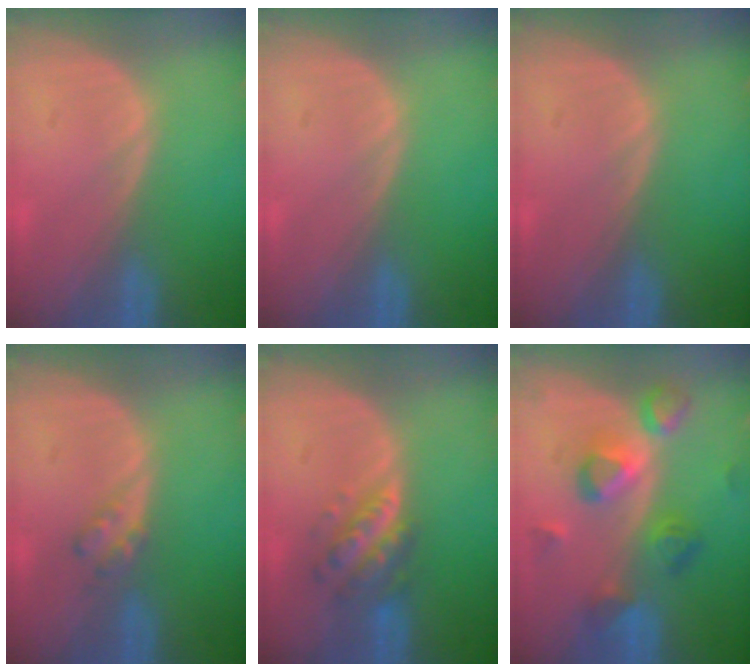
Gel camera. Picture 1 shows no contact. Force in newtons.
{"total": 0.0}
{"total": 0.0}
{"total": 2.3, "press": 2.2, "slide": 0.3}
{"total": 5.8, "press": 5.3, "slide": 2.4}
{"total": 7.4, "press": 7.4, "slide": 0.8}